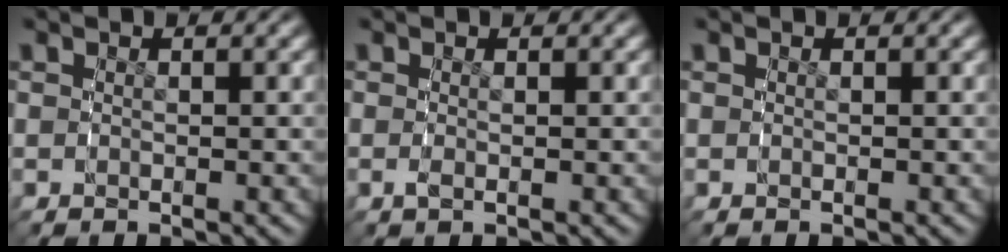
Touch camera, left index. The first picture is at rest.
{"total": 0.6, "force": [-0.3, -0.2, 0.4], "torque": [-0.017, -0.007, -0.003]}
{"total": 0.0}